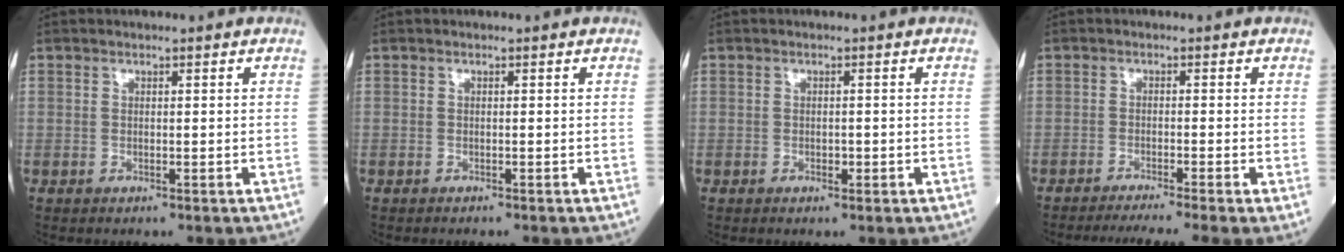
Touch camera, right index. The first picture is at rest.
{"total": 0.7, "force": [-0.6, 0.1, 0.3], "torque": [0.000, 0.001, -0.011]}
{"total": 1.0, "force": [-0.4, 0.5, 0.7], "torque": [-0.011, 0.001, -0.004]}
{"total": 7.6, "force": [-6.1, -1.3, 4.3], "torque": [-0.051, -0.018, -0.093]}